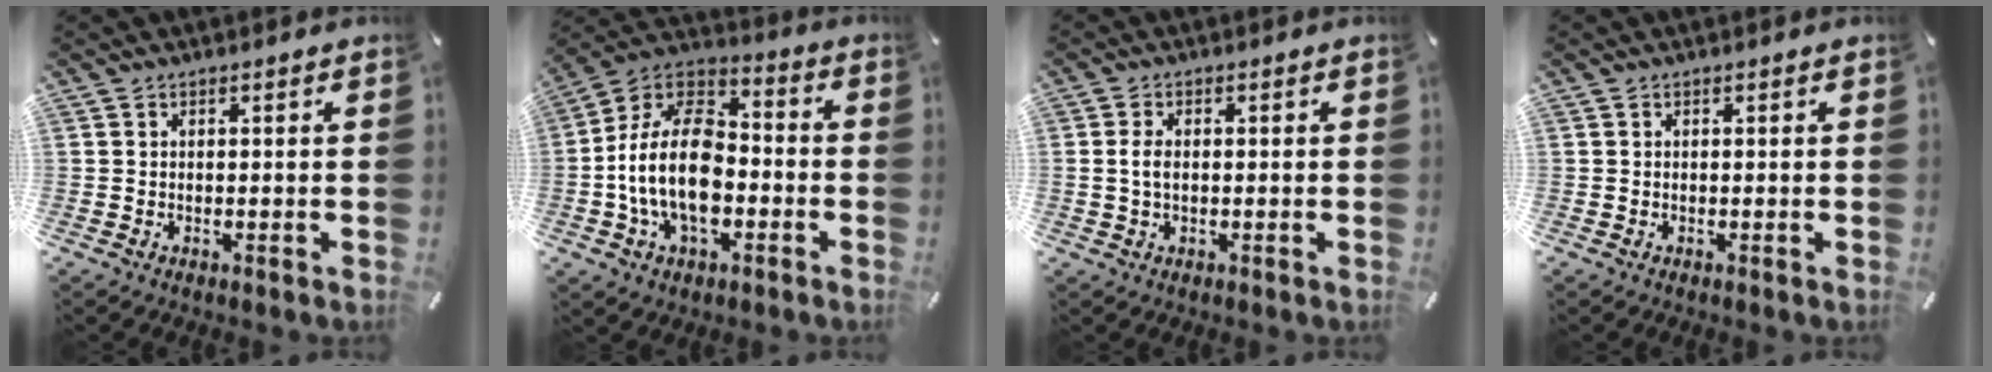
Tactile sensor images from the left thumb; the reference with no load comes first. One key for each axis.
{"total": 17.9, "fx": -4.8, "fy": 11.4, "fz": 12.9, "tx": -0.274, "ty": 0.023, "tz": -0.092}
{"total": 2.7, "fx": 0.1, "fy": 1.7, "fz": 2.2, "tx": -0.050, "ty": 0.003, "tz": -0.001}
{"total": 0.0}